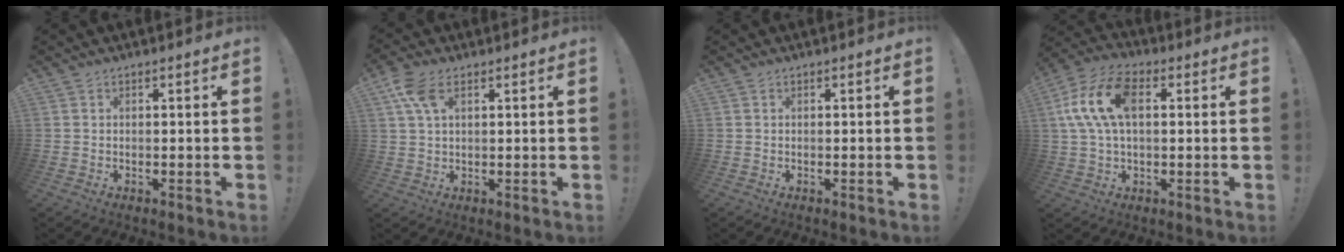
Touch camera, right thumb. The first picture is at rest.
{"total": 7.7, "force": [3.5, 4.1, 5.4], "torque": [-0.111, -0.002, 0.069]}
{"total": 0.0}
{"total": 14.7, "force": [3.1, 8.8, 11.4], "torque": [-0.231, 0.014, 0.060]}